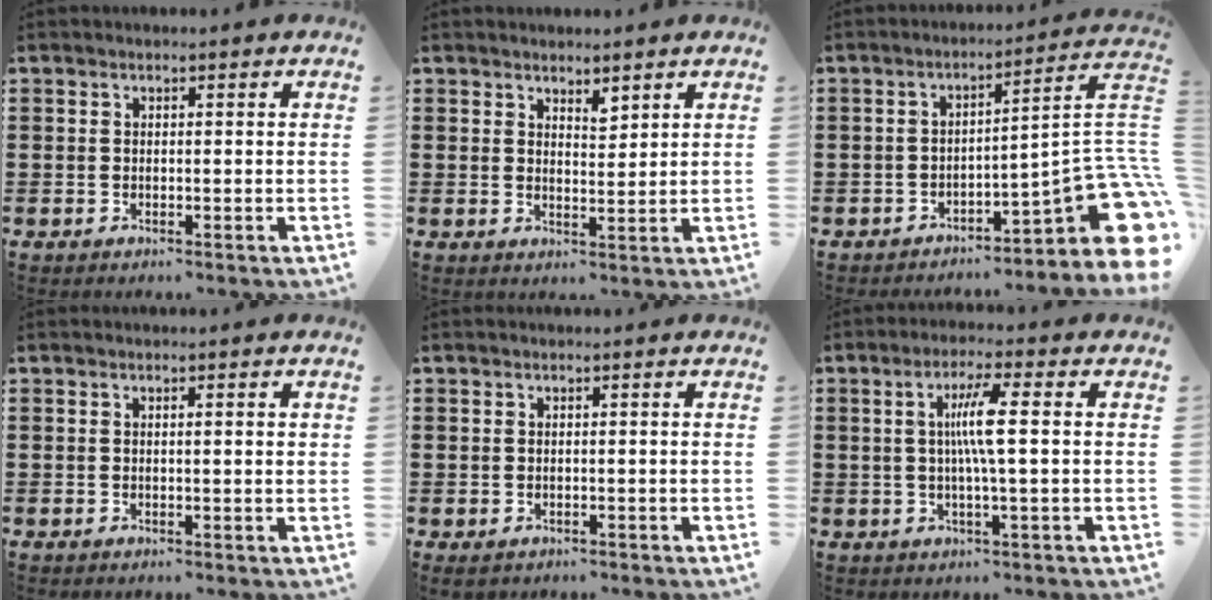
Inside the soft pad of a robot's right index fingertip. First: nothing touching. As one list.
[{"total": 2.3, "force": [2.1, 0.7, 0.3], "torque": [-0.003, 0.002, 0.039]}, {"total": 8.5, "force": [-4.1, 2.2, 7.1], "torque": [-0.090, -0.014, -0.080]}, {"total": 0.8, "force": [0.1, 0.0, 0.8], "torque": [-0.014, 0.000, 0.001]}, {"total": 0.8, "force": [-0.5, 0.6, 0.0], "torque": [-0.003, 0.004, -0.012]}, {"total": 6.1, "force": [0.5, 0.1, 6.1], "torque": [-0.120, -0.005, -0.001]}]